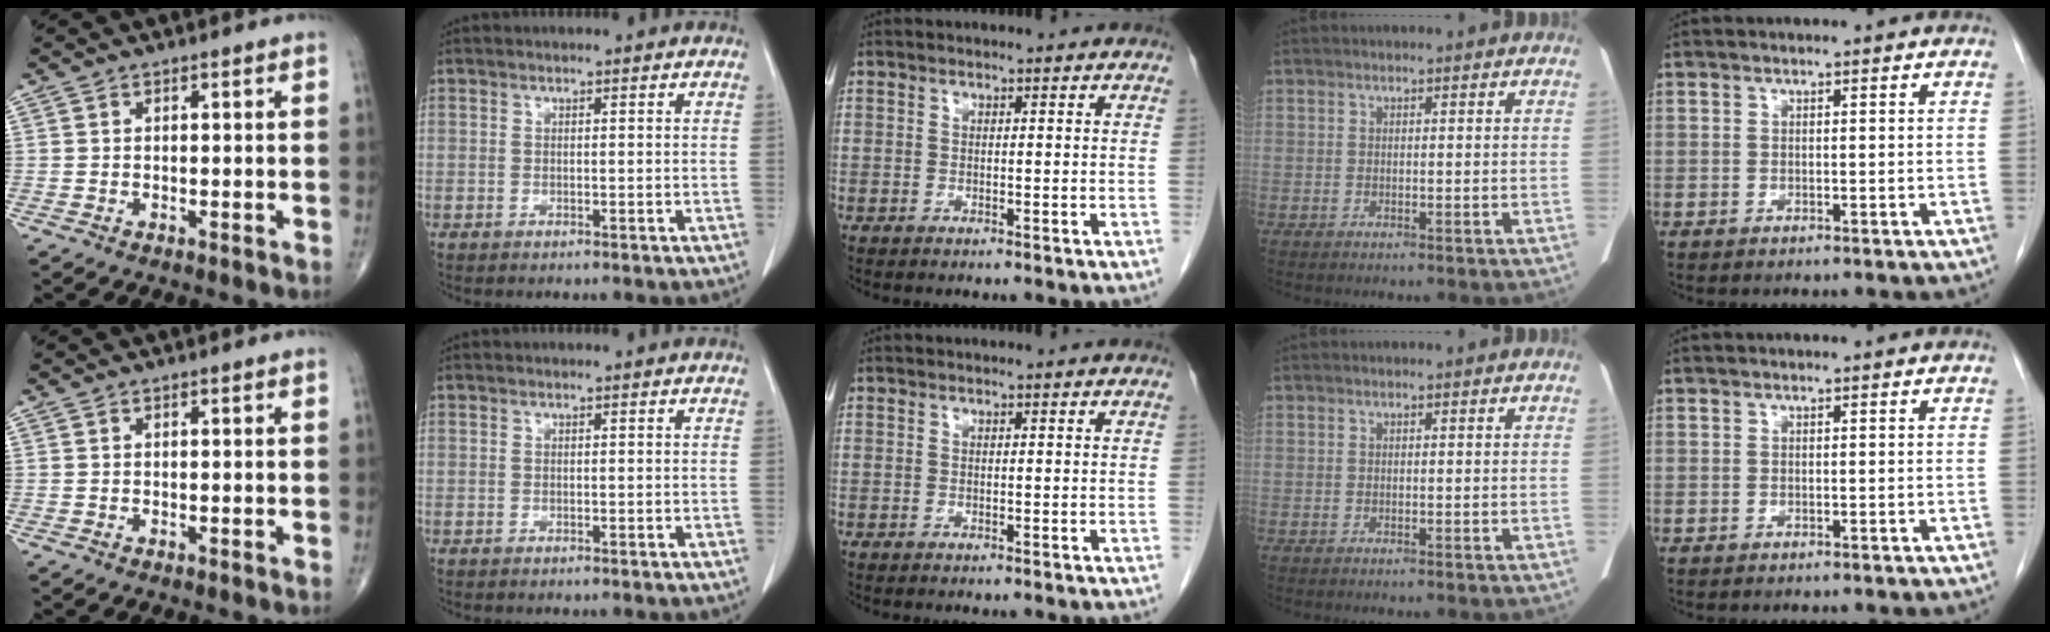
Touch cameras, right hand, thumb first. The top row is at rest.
{}